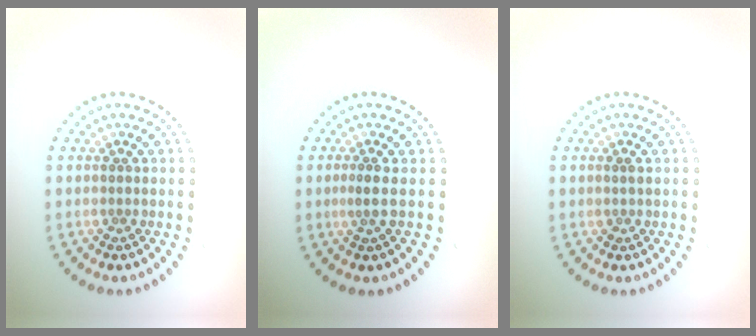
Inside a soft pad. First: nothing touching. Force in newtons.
{"total": 1.2, "press": 0.6, "slide": 1.0}
{"total": 0.7, "press": 0.7, "slide": 0.1}